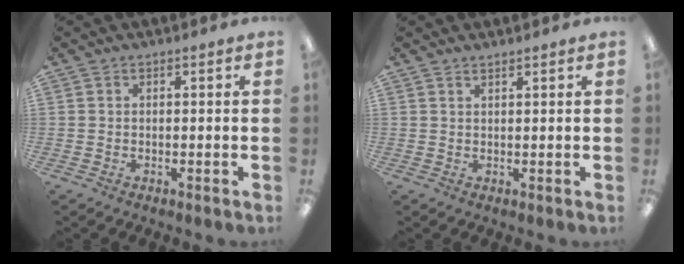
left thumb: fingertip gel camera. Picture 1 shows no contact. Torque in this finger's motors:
{"motor_torque": [-0.04, -0.16, -0.19, -0.12, 0.04]}